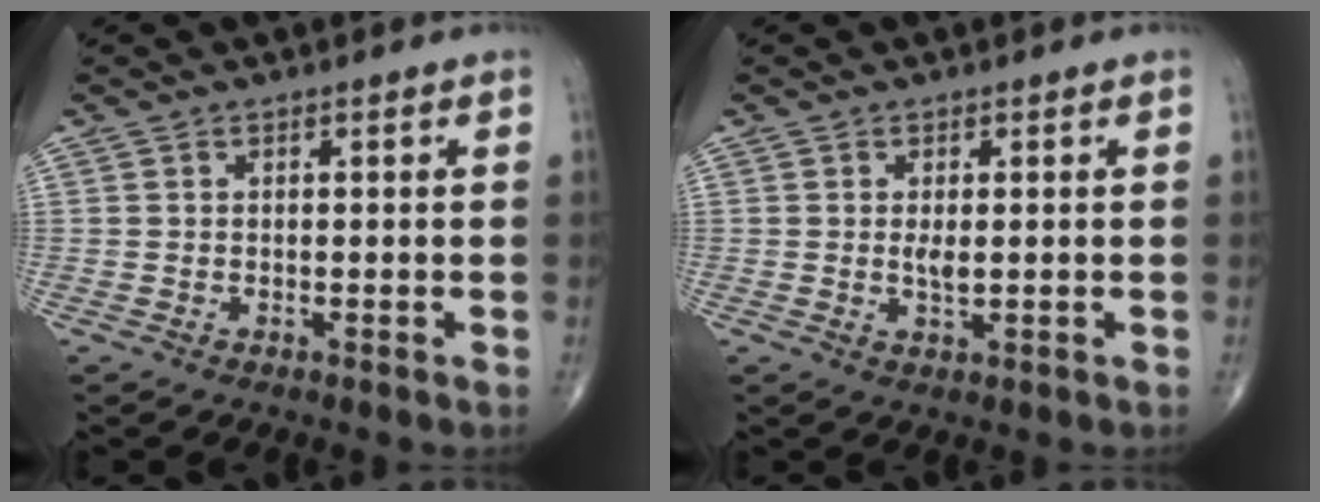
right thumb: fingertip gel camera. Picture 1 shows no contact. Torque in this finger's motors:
{"motor_torque": [2.49, 2.52, 0.16, 0.11, 0.00]}